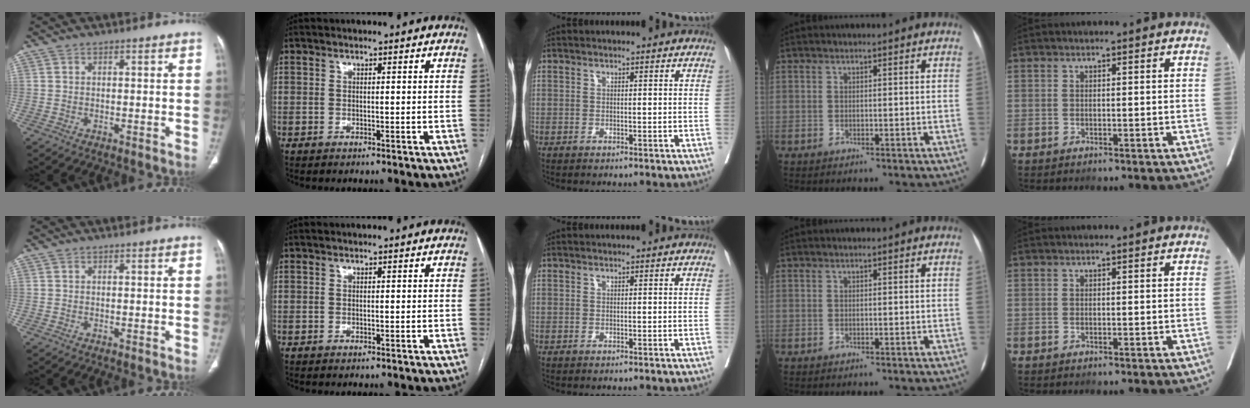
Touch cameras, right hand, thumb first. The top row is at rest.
{}